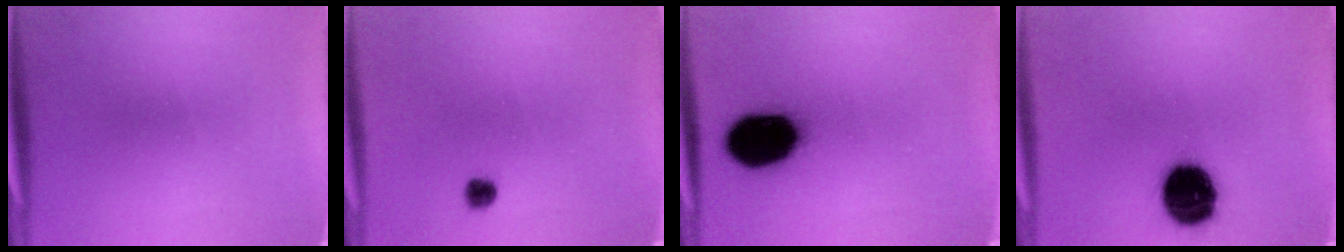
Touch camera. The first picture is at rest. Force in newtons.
{"total": 2.4}
{"total": 17.4}
{"total": 15.4}